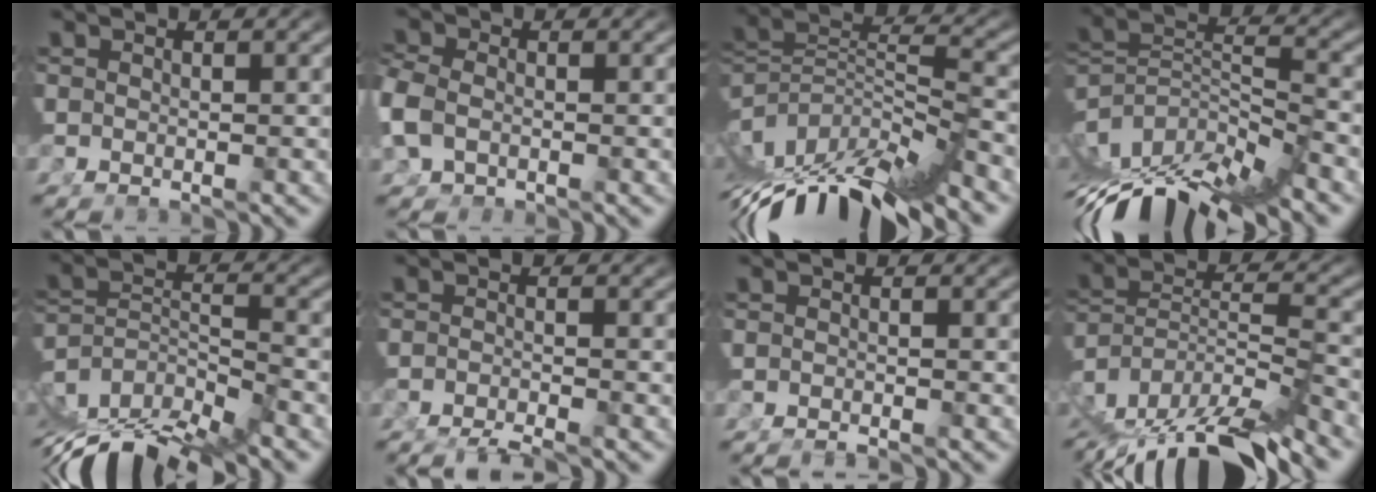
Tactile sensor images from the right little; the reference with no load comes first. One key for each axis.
{"total": 2.1, "fx": -0.6, "fy": 1.4, "fz": 1.5, "tx": -0.053, "ty": -0.015, "tz": 0.002}
{"total": 11.6, "fx": -5.1, "fy": 6.3, "fz": 8.4, "tx": -0.159, "ty": -0.035, "tz": -0.067}
{"total": 12.3, "fx": -5.9, "fy": 6.6, "fz": 8.5, "tx": -0.161, "ty": -0.048, "tz": -0.073}
{"total": 11.3, "fx": -6.8, "fy": 6.6, "fz": 6.2, "tx": -0.136, "ty": -0.061, "tz": -0.091}
{"total": 2.2, "fx": -2.0, "fy": 0.1, "fz": 0.8, "tx": -0.011, "ty": -0.003, "tz": -0.037}
{"total": 1.1, "fx": -1.0, "fy": -0.4, "fz": 0.2, "tx": -0.003, "ty": -0.002, "tz": -0.017}
{"total": 12.0, "fx": -6.1, "fy": 8.1, "fz": 6.3, "tx": -0.128, "ty": -0.042, "tz": -0.094}